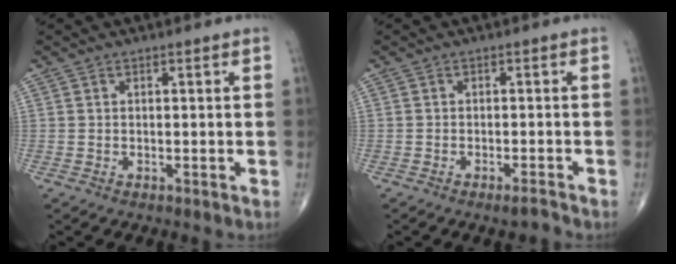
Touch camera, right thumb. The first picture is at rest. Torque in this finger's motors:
{"motor_torque": [-0.15, 0.23, -0.14, -0.09, 0.00]}